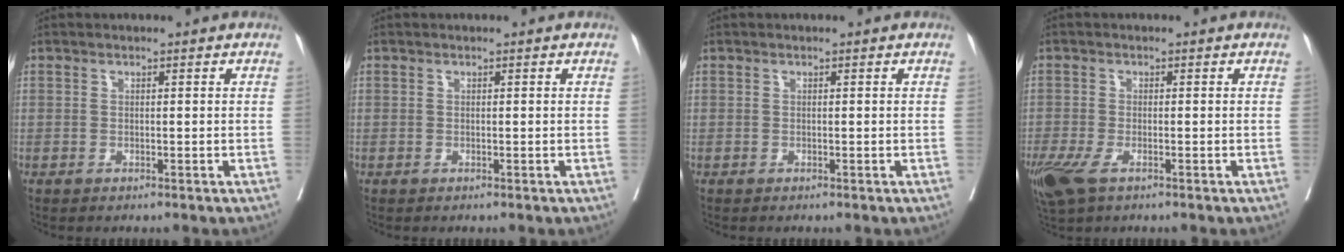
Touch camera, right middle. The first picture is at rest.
{"total": 0.0}
{"total": 0.0}
{"total": 6.3, "force": [-3.7, 2.5, 4.5], "torque": [-0.096, -0.018, -0.069]}